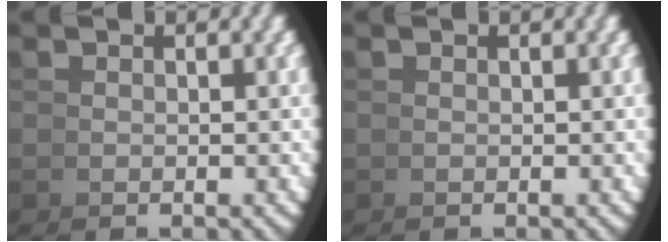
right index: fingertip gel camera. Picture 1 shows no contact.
{"total": 0.0}